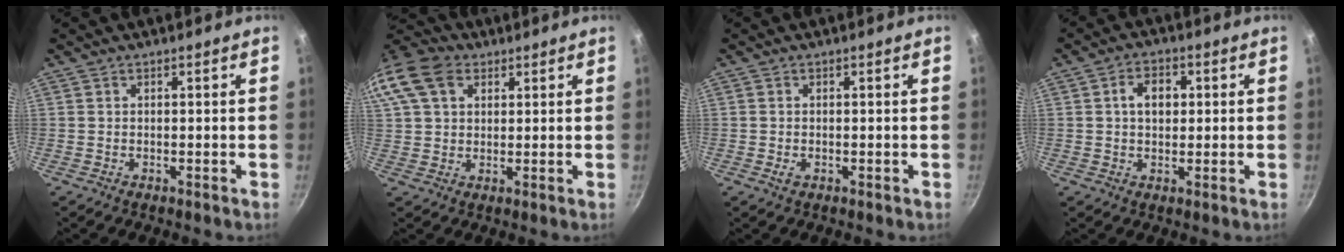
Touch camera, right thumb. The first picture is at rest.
{"total": 16.3, "force": [6.3, 11.8, 9.3], "torque": [-0.207, 0.029, 0.107]}
{"total": 1.2, "force": [-0.3, 0.9, 0.8], "torque": [-0.013, 0.000, -0.006]}
{"total": 5.5, "force": [0.9, 4.0, 3.8], "torque": [-0.042, 0.007, 0.010]}